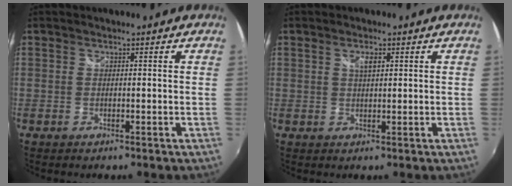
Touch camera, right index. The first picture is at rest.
{"total": 2.1, "force": [0.9, 0.9, 1.7], "torque": [-0.029, 0.002, 0.015]}